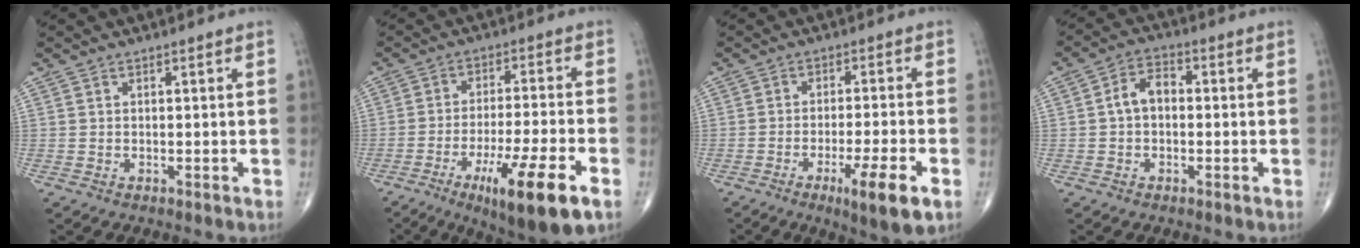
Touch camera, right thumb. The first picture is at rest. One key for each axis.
{"total": 15.2, "fx": -7.4, "fy": 2.4, "fz": 13.1, "tx": -0.226, "ty": 0.009, "tz": -0.112}
{"total": 9.3, "fx": -4.3, "fy": 1.0, "fz": 8.2, "tx": -0.135, "ty": 0.001, "tz": -0.065}
{"total": 5.4, "fx": -0.2, "fy": 3.6, "fz": 4.0, "tx": -0.062, "ty": 0.022, "tz": -0.013}